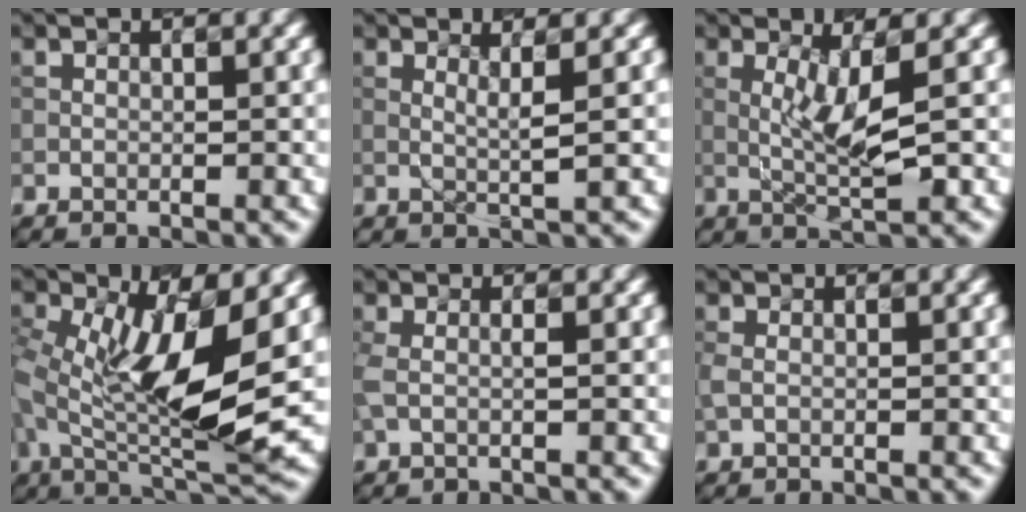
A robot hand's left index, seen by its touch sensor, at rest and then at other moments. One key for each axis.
{"total": 1.9, "fx": 0.6, "fy": 0.3, "fz": 1.8, "tx": -0.031, "ty": -0.001, "tz": 0.006}
{"total": 3.8, "fx": 0.4, "fy": 0.6, "fz": 3.7, "tx": -0.078, "ty": -0.005, "tz": 0.011}
{"total": 9.8, "fx": 0.8, "fy": 3.2, "fz": 9.3, "tx": -0.175, "ty": -0.009, "tz": 0.017}
{"total": 1.8, "fx": 0.1, "fy": 0.5, "fz": 1.7, "tx": -0.043, "ty": 0.002, "tz": -0.003}
{"total": 0.8, "fx": 0.1, "fy": 0.4, "fz": 0.7, "tx": -0.020, "ty": 0.002, "tz": -0.001}